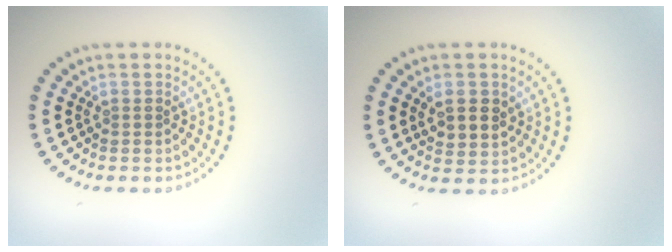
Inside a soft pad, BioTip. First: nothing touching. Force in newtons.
{"total": 2.7, "press": 2.6, "slide": 0.7}